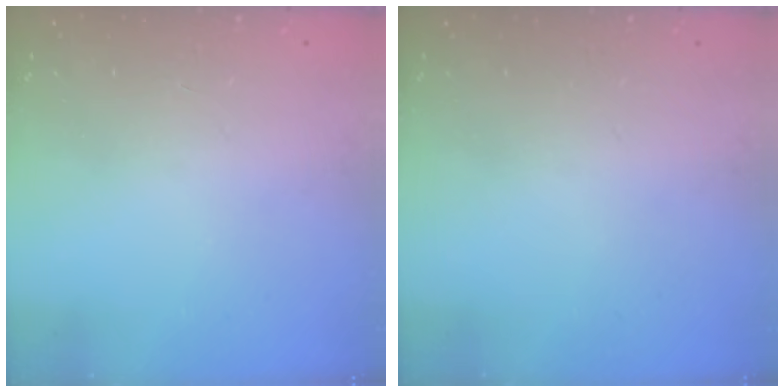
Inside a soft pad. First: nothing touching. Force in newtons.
{"total": 0.0}